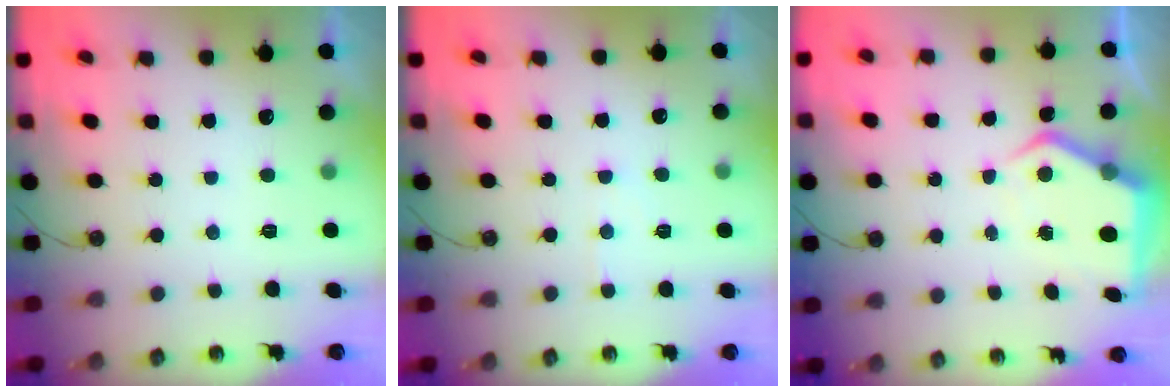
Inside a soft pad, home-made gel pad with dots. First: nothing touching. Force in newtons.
{"total": 4.2, "press": 4.1, "slide": 0.7}
{"total": 6.4, "press": 6.4, "slide": 0.4}